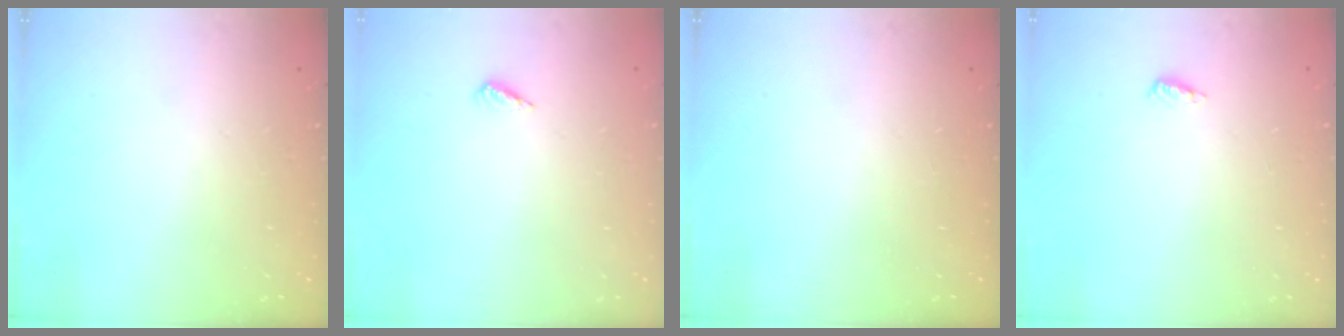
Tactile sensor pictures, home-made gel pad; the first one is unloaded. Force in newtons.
{"total": 2.6, "press": 2.2, "slide": 1.3}
{"total": 0.0}
{"total": 3.8, "press": 3.6, "slide": 1.2}